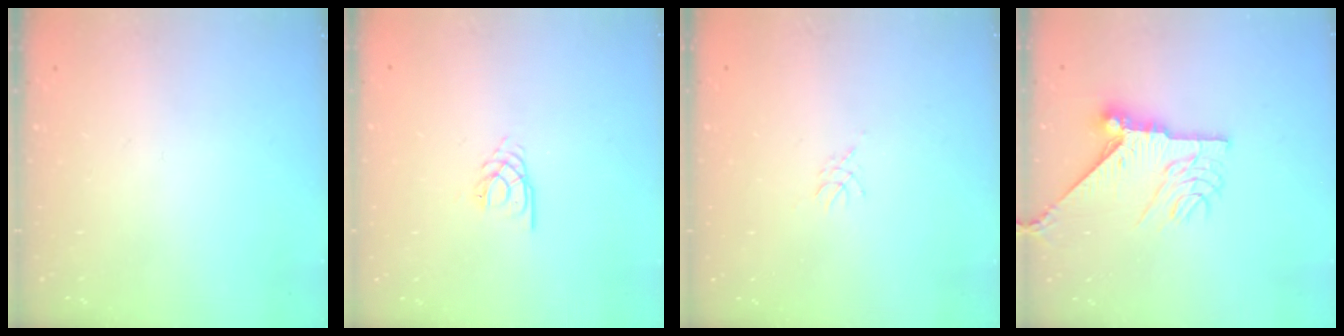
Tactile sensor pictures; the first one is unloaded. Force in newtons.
{"total": 2.1, "press": 2.1, "slide": 0.3}
{"total": 3.2, "press": 3.1, "slide": 0.6}
{"total": 13.4, "press": 13.4, "slide": 1.2}